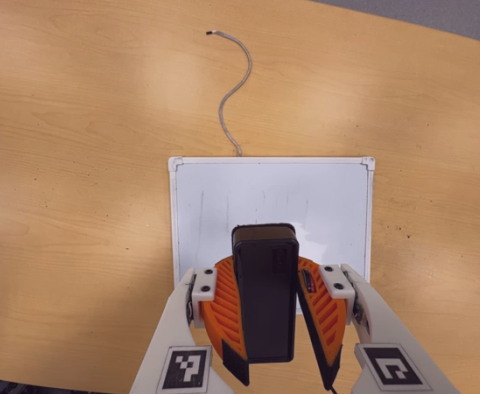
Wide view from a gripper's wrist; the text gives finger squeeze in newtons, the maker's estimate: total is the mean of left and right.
{"total": 10.7, "left": 10.1, "right": 11.2}